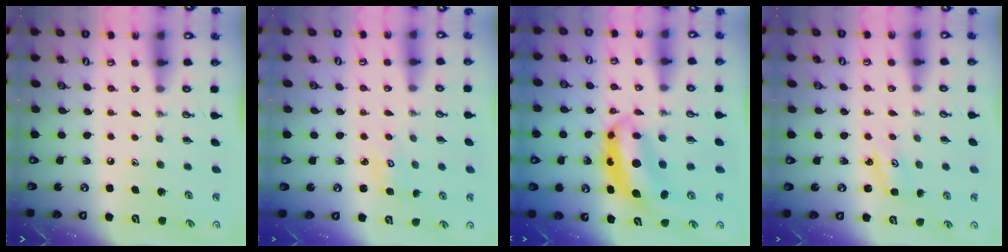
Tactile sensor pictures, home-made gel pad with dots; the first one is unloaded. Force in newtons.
{"total": 2.9, "press": 2.8, "slide": 0.3}
{"total": 7.6, "press": 7.6, "slide": 0.8}
{"total": 3.2, "press": 3.2, "slide": 0.3}